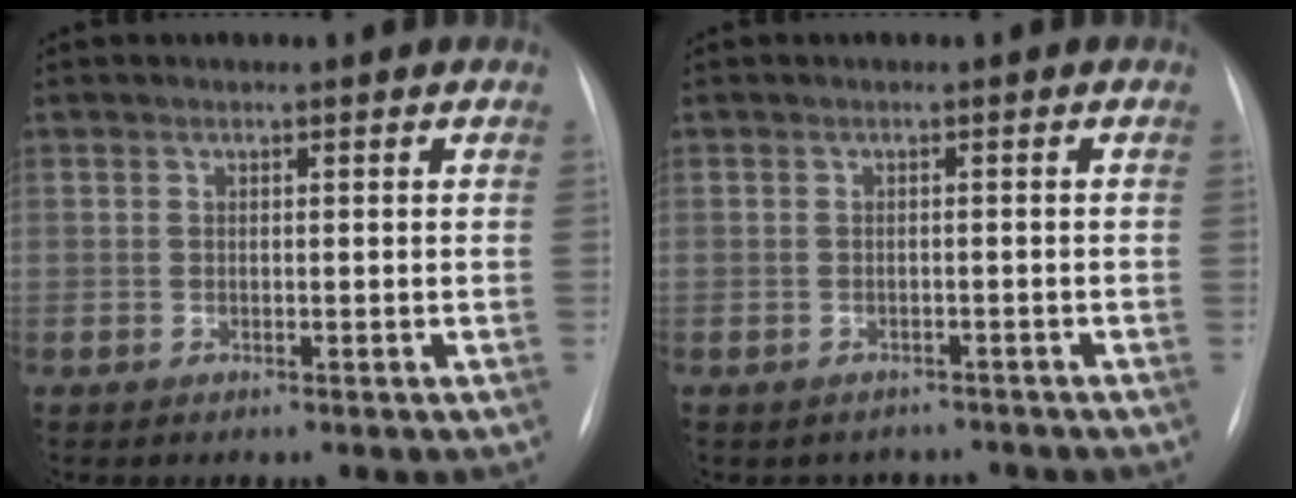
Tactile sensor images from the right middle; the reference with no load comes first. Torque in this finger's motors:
{"motor_torque": [0.03, -0.03, 0.00, 0.00]}